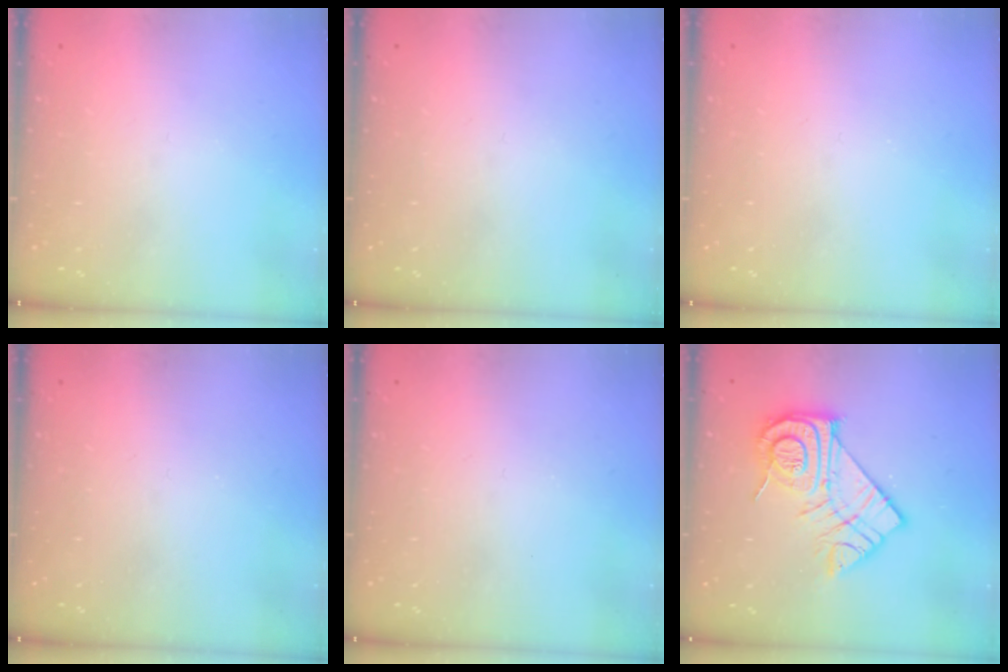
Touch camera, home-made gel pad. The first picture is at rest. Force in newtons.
{"total": 0.0}
{"total": 2.2, "press": 2.1, "slide": 0.4}
{"total": 2.2, "press": 2.1, "slide": 0.4}
{"total": 1.8, "press": 1.8, "slide": 0.4}
{"total": 16.5, "press": 16.5, "slide": 1.2}